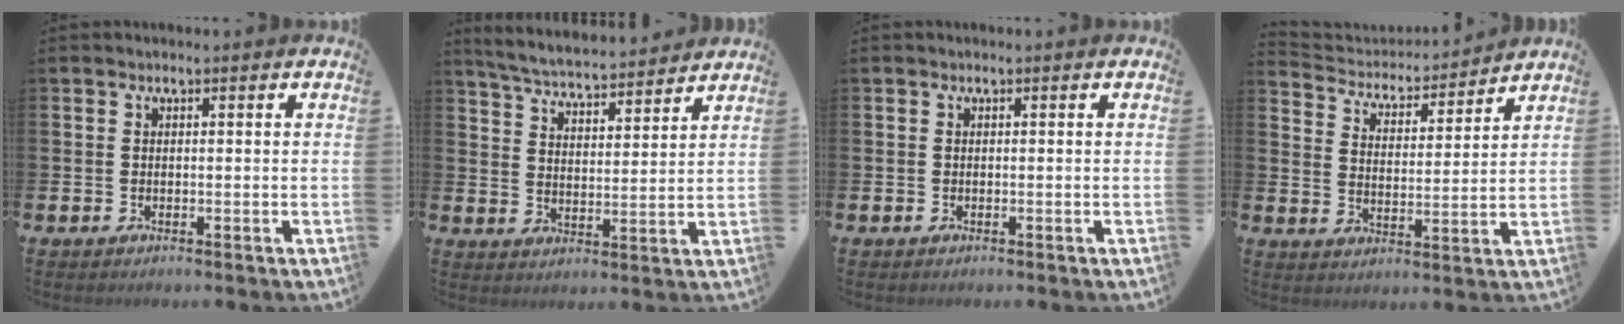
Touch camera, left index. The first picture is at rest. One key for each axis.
{"total": 5.3, "fx": 5.2, "fy": 0.4, "fz": 0.9, "tx": -0.041, "ty": -0.038, "tz": 0.089}
{"total": 0.0}
{"total": 4.5, "fx": 4.2, "fy": 1.5, "fz": 0.4, "tx": -0.036, "ty": -0.038, "tz": 0.067}